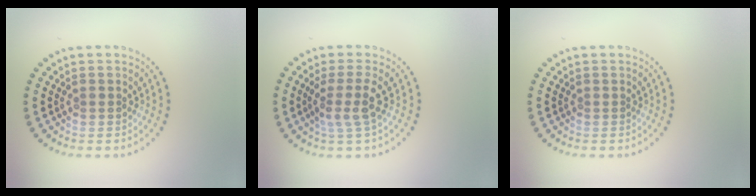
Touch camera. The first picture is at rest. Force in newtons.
{"total": 2.6, "press": 2.1, "slide": 1.6}
{"total": 0.0}